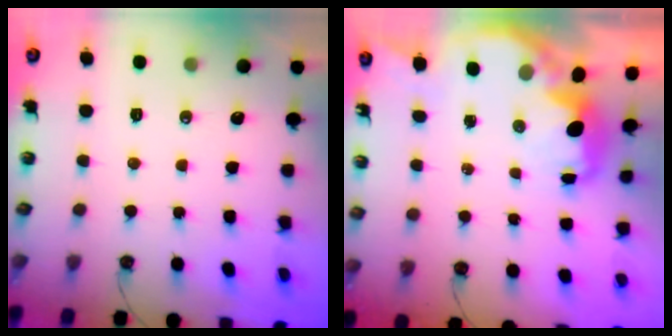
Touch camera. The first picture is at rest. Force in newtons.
{"total": 3.6, "press": 3.6, "slide": 0.4}